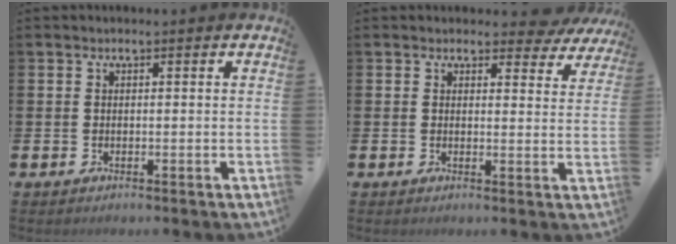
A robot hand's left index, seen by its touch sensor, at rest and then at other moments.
{"total": 2.7, "force": [2.4, 1.2, 0.4], "torque": [0.001, -0.012, 0.038]}